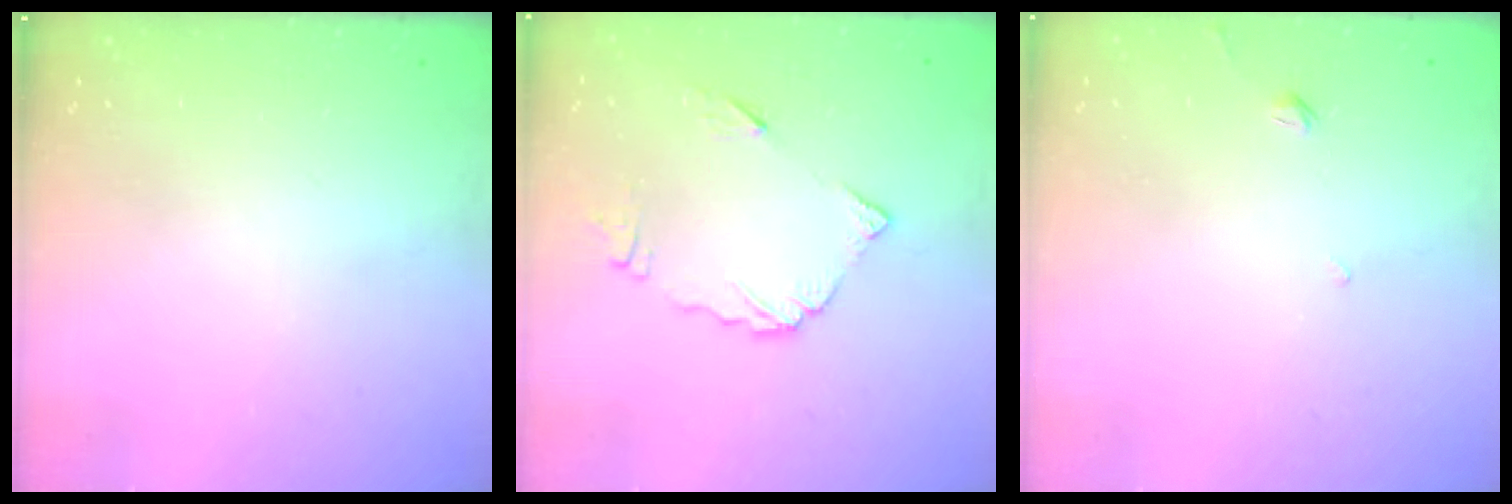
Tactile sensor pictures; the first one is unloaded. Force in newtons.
{"total": 7.9, "press": 7.8, "slide": 1.0}
{"total": 2.0, "press": 1.9, "slide": 0.5}